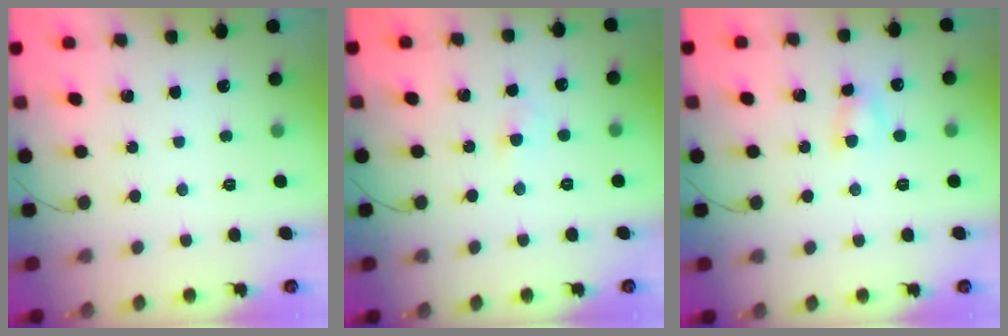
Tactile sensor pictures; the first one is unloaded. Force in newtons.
{"total": 2.1, "press": 1.9, "slide": 0.9}
{"total": 4.0, "press": 3.9, "slide": 0.9}